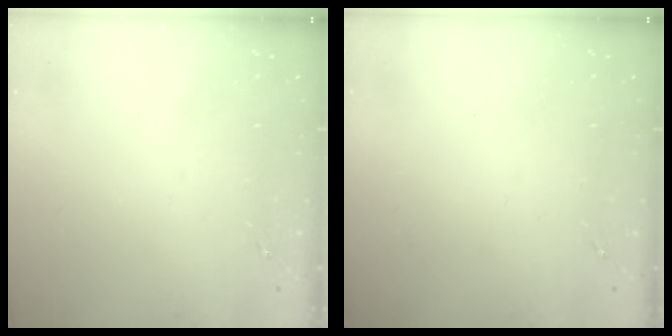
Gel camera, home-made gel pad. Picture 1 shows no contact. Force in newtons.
{"total": 0.0}